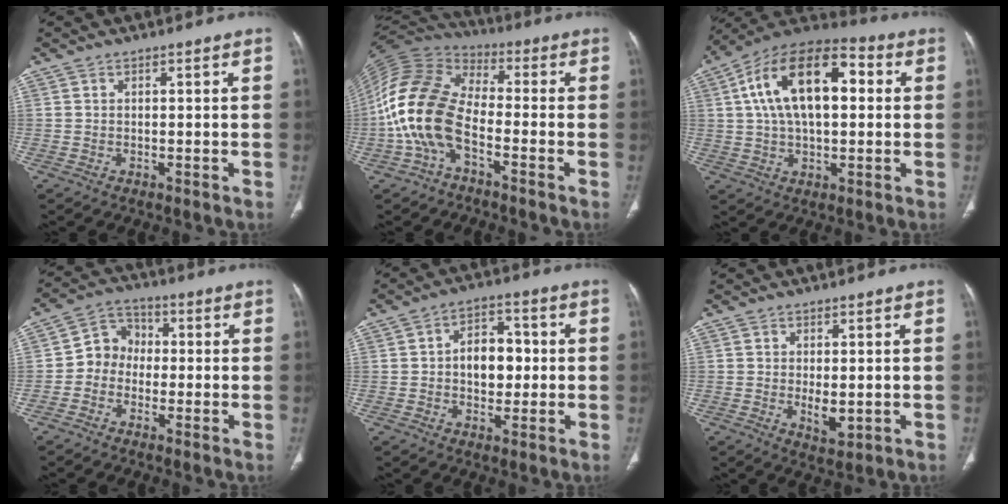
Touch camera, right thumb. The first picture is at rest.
{"total": 15.5, "force": [-4.3, 8.7, 12.1], "torque": [-0.258, 0.049, -0.094]}
{"total": 19.4, "force": [3.7, 10.3, 16.0], "torque": [-0.260, 0.027, 0.051]}
{"total": 6.5, "force": [-1.2, 5.7, 2.8], "torque": [-0.023, 0.028, -0.040]}
{"total": 8.3, "force": [0.1, 5.7, 6.1], "torque": [-0.060, 0.017, -0.004]}
{"total": 3.8, "force": [-0.3, 1.9, 3.3], "torque": [-0.047, -0.010, 0.001]}